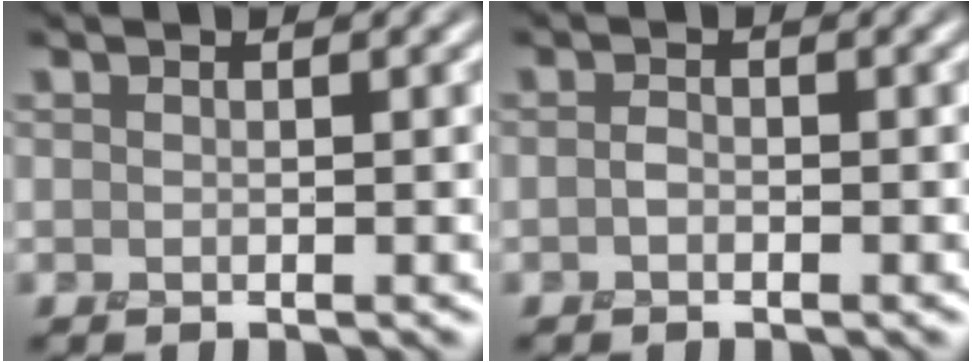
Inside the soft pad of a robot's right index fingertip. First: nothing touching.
{"total": 0.6, "force": [-0.4, 0.3, 0.2], "torque": [-0.006, -0.001, -0.009]}